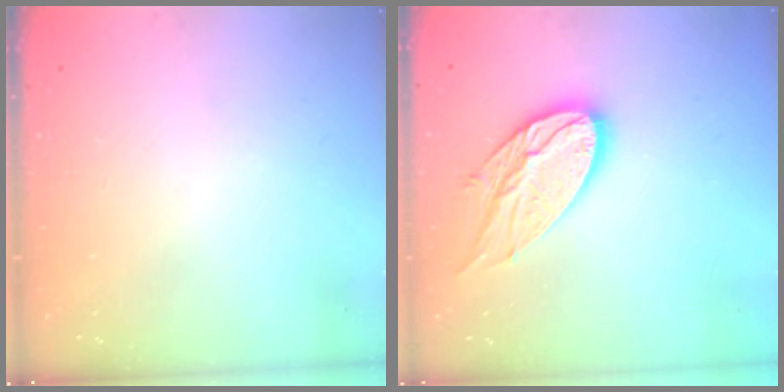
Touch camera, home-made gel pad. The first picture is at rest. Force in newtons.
{"total": 15.3, "press": 15.3, "slide": 1.1}